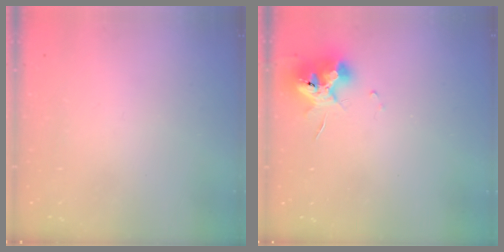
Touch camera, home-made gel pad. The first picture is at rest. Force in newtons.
{"total": 11.3, "press": 11.3, "slide": 1.0}